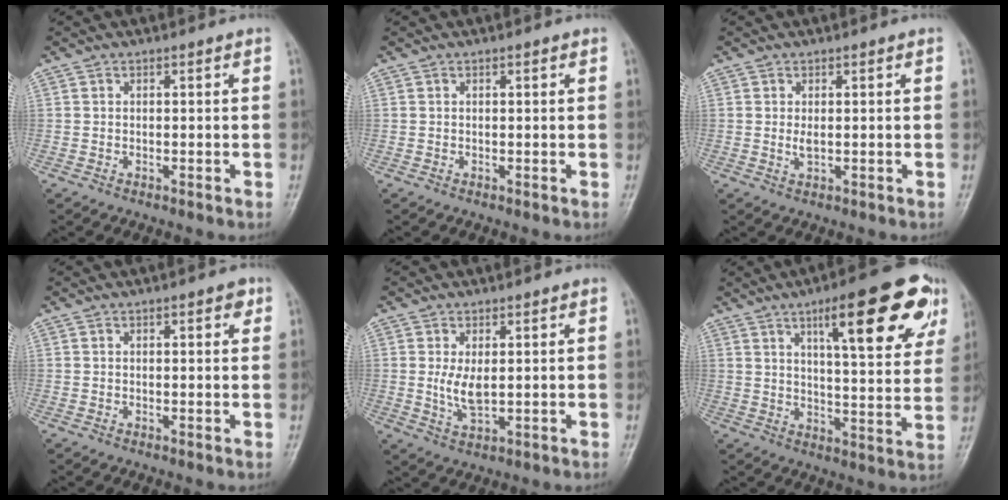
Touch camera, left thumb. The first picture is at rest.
{"total": 0.7, "force": [0.3, 0.3, 0.6], "torque": [-0.008, 0.001, 0.003]}
{"total": 2.0, "force": [0.2, 1.0, 1.7], "torque": [-0.028, -0.001, 0.005]}
{"total": 2.5, "force": [1.2, 1.1, 2.0], "torque": [-0.018, 0.000, 0.012]}
{"total": 4.6, "force": [0.6, 2.2, 4.0], "torque": [-0.072, -0.013, 0.018]}
{"total": 19.3, "force": [9.8, 5.1, 15.8], "torque": [-0.183, -0.026, 0.136]}